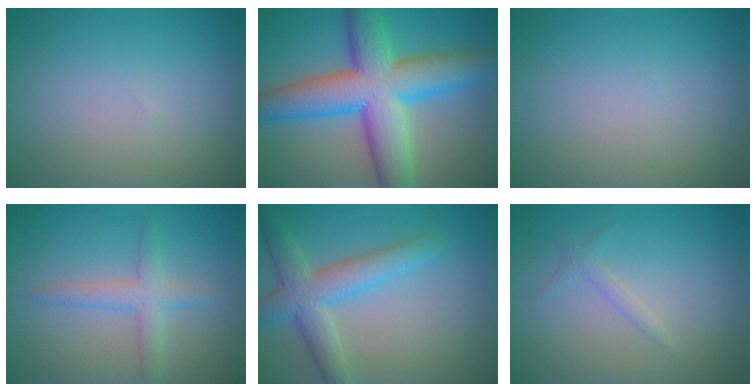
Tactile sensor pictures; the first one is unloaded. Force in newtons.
{"total": 11.3, "press": 11.3, "slide": 0.1}
{"total": 0.0}
{"total": 2.7, "press": 2.7, "slide": 0.1}
{"total": 5.0, "press": 5.0, "slide": 0.2}
{"total": 1.1, "press": 1.1, "slide": 0.1}